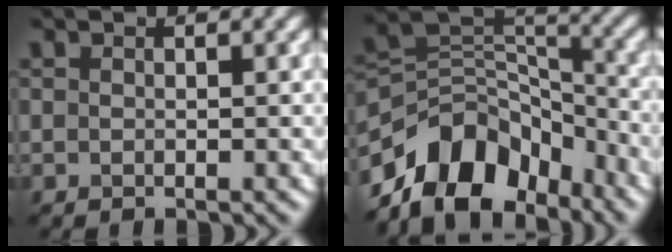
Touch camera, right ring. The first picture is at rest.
{"total": 10.0, "force": [-6.8, 5.9, 4.2], "torque": [-0.056, 0.008, -0.130]}